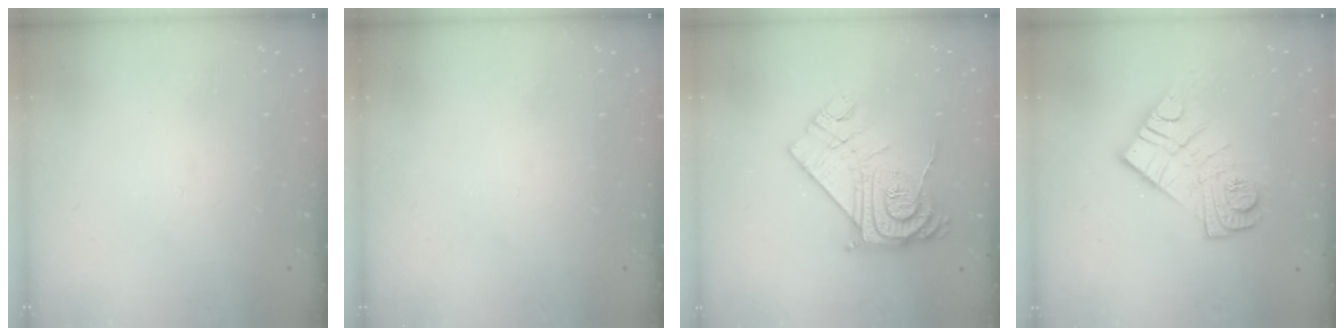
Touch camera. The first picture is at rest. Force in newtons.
{"total": 0.0}
{"total": 18.1, "press": 18.0, "slide": 1.5}
{"total": 13.9, "press": 13.8, "slide": 1.2}